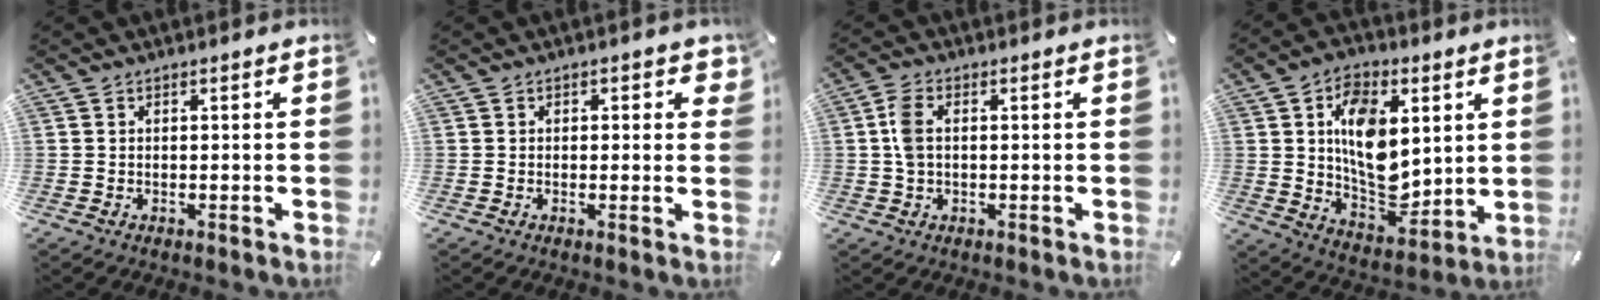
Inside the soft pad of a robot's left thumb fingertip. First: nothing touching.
{"total": 1.6, "force": [0.5, 1.1, 1.1], "torque": [-0.007, 0.000, 0.003]}
{"total": 4.7, "force": [0.4, 2.9, 3.6], "torque": [-0.087, 0.003, 0.004]}
{"total": 14.6, "force": [3.2, 10.0, 10.1], "torque": [-0.155, -0.005, 0.060]}